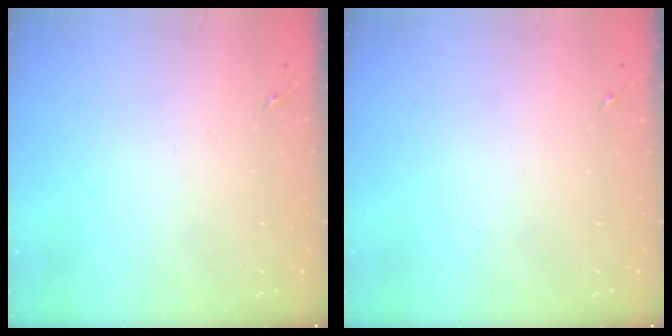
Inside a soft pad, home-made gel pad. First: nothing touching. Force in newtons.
{"total": 0.0}